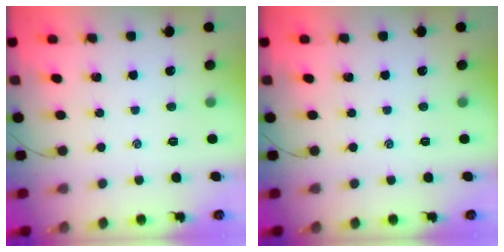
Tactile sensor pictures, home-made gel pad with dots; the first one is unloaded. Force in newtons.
{"total": 0.0}